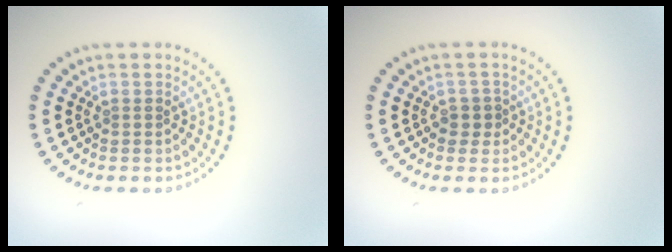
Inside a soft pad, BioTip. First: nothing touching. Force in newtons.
{"total": 1.0, "press": 0.8, "slide": 0.7}